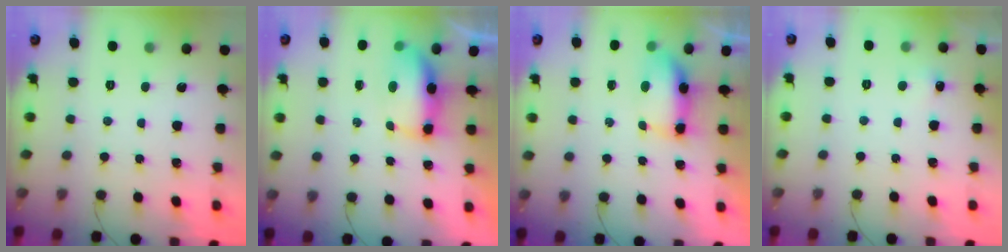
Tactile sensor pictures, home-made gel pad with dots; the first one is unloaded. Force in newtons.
{"total": 13.8, "press": 9.9, "slide": 9.7}
{"total": 6.9, "press": 6.8, "slide": 0.7}
{"total": 3.6, "press": 3.4, "slide": 1.0}